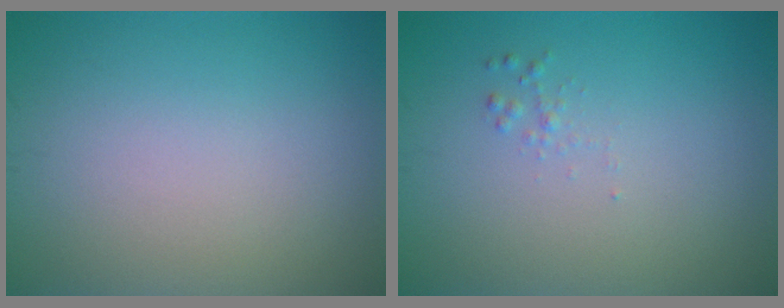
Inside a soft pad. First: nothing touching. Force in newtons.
{"total": 0.6, "press": 0.6, "slide": 0.0}